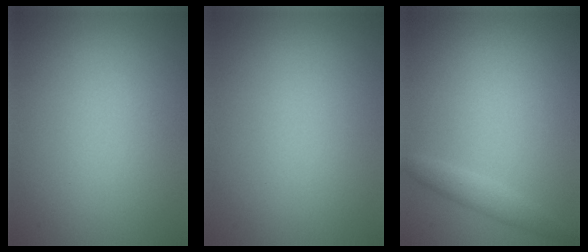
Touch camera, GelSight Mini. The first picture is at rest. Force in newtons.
{"total": 0.0}
{"total": 1.6, "press": 1.6, "slide": 0.1}